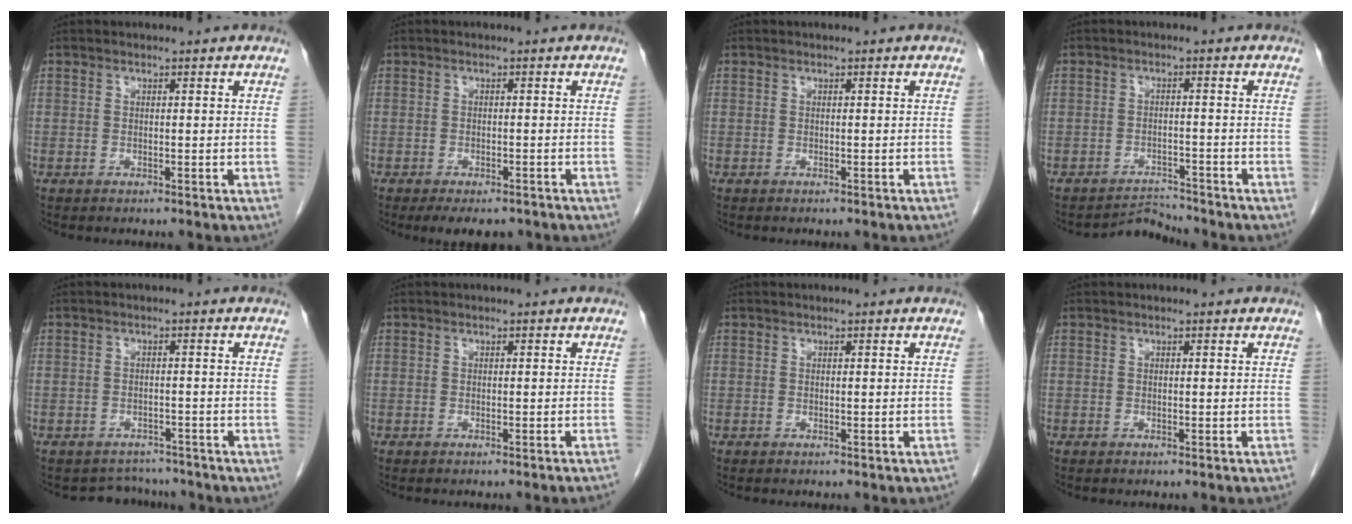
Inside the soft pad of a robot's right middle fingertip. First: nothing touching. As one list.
[{"total": 5.8, "force": [-4.4, 2.5, 2.9], "torque": [-0.033, -0.005, -0.059]}, {"total": 0.9, "force": [-0.7, 0.0, 0.4], "torque": [-0.006, -0.001, -0.008]}, {"total": 3.1, "force": [-2.7, 0.0, -1.4], "torque": [0.025, -0.001, -0.041]}, {"total": 2.9, "force": [-2.6, 1.0, -0.7], "torque": [0.003, 0.002, -0.037]}, {"total": 2.3, "force": [-2.0, -0.5, 0.9], "torque": [-0.012, 0.004, -0.025]}, {"total": 0.9, "force": [-0.8, 0.2, 0.5], "torque": [-0.010, -0.002, -0.007]}, {"total": 0.8, "force": [-0.7, -0.1, 0.4], "torque": [-0.003, 0.000, -0.007]}]